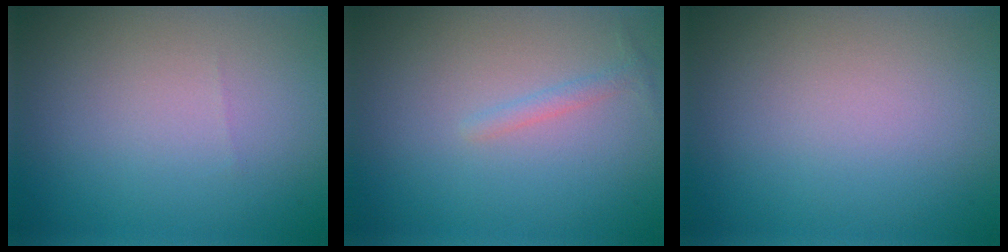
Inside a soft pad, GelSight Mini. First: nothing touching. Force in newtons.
{"total": 0.9, "press": 0.9, "slide": 0.0}
{"total": 0.0}